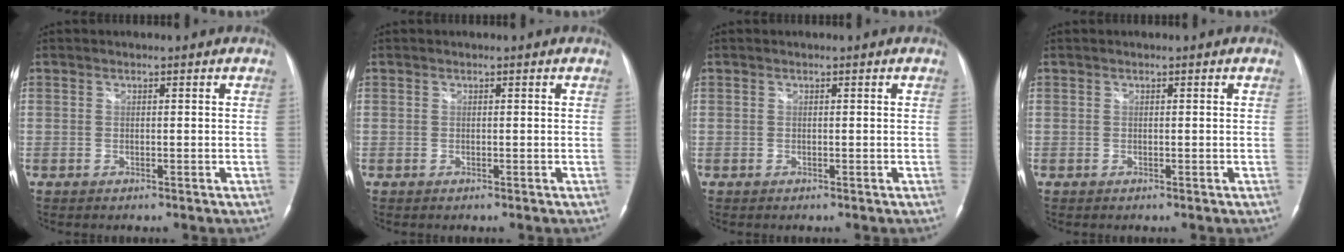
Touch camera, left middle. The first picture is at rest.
{"total": 0.0}
{"total": 0.0}
{"total": 0.0}